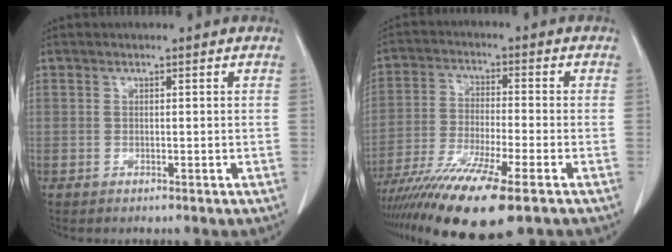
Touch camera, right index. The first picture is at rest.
{"total": 14.2, "force": [-9.4, 0.9, 10.7], "torque": [-0.207, -0.038, -0.165]}